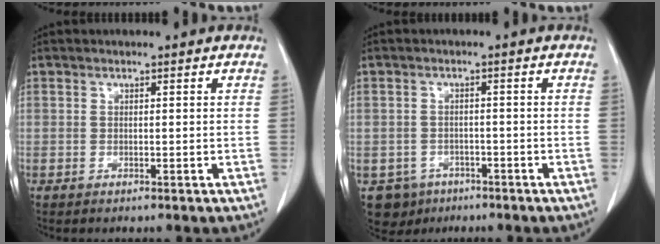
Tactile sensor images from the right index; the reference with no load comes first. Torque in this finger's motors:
{"motor_torque": [-0.16, -0.09, -0.48, -0.11]}